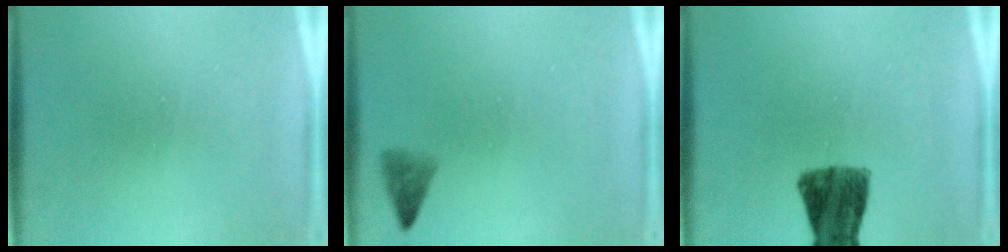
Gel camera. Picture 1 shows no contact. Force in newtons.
{"total": 1.0}
{"total": 8.4}